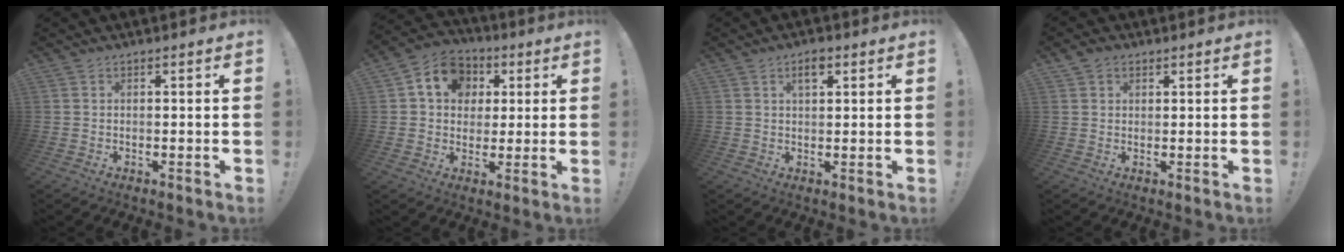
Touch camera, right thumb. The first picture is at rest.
{"total": 11.9, "force": [3.4, 10.0, 5.5], "torque": [-0.080, -0.003, 0.069]}
{"total": 3.6, "force": [1.7, 1.7, 2.6], "torque": [-0.037, -0.003, 0.026]}
{"total": 2.6, "force": [1.6, 1.9, 0.7], "torque": [-0.013, -0.004, 0.030]}